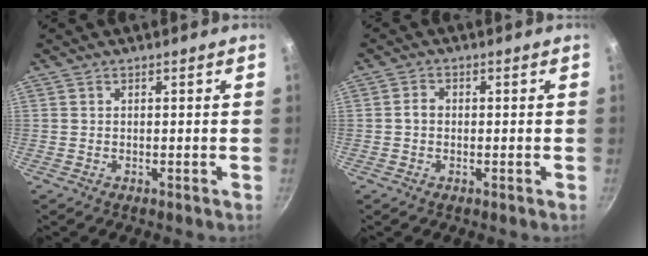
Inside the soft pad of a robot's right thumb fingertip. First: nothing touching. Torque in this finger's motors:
{"motor_torque": [-0.26, 0.56, 0.15, 0.28, 0.04]}